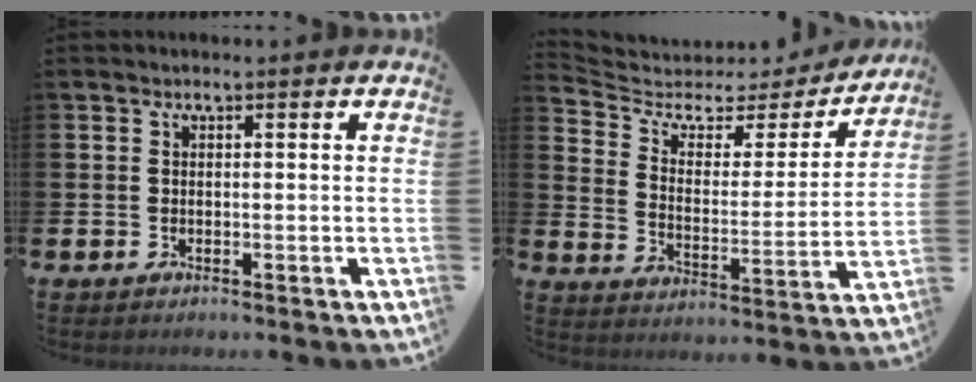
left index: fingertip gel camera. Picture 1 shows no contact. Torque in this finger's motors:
{"motor_torque": [0.77, -1.37, -0.03, -0.01]}